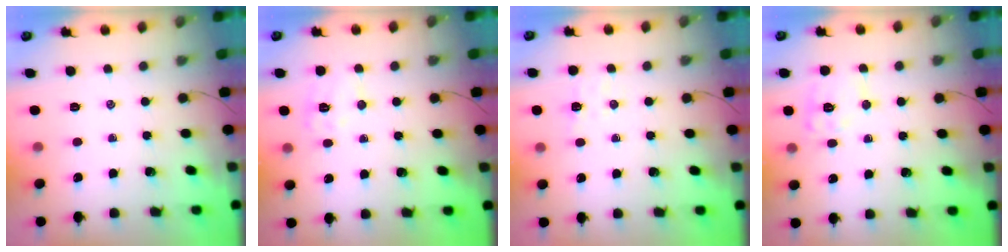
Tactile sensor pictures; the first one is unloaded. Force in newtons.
{"total": 7.8, "press": 7.8, "slide": 0.6}
{"total": 5.4, "press": 5.3, "slide": 1.0}
{"total": 9.5, "press": 9.5, "slide": 0.3}